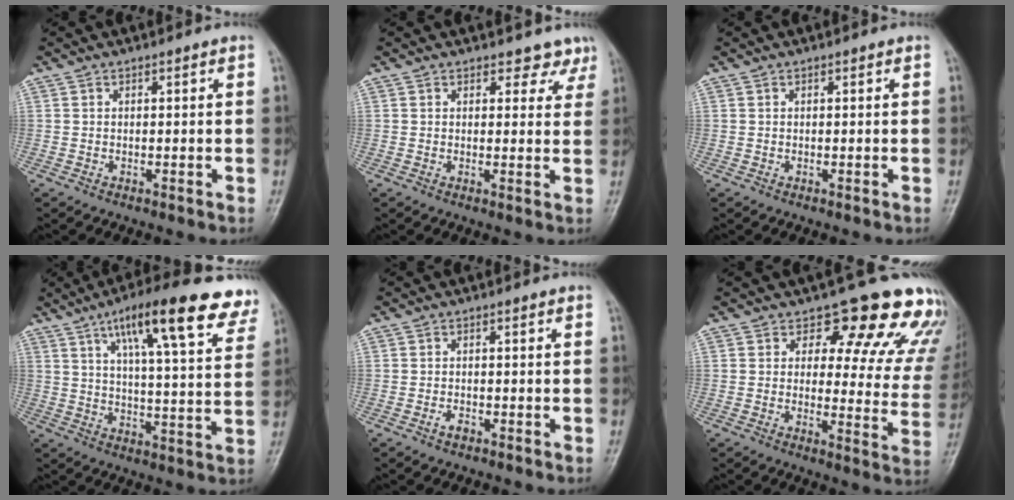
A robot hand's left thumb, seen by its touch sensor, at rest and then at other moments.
{"total": 3.5, "force": [2.9, 1.9, 0.3], "torque": [0.024, -0.020, 0.020]}
{"total": 0.0}
{"total": 19.6, "force": [11.8, 4.7, 14.9], "torque": [-0.196, -0.027, 0.168]}
{"total": 1.3, "force": [-0.9, 0.7, 0.7], "torque": [-0.012, 0.008, -0.016]}
{"total": 15.9, "force": [13.1, 6.8, 6.2], "torque": [-0.005, -0.085, 0.128]}